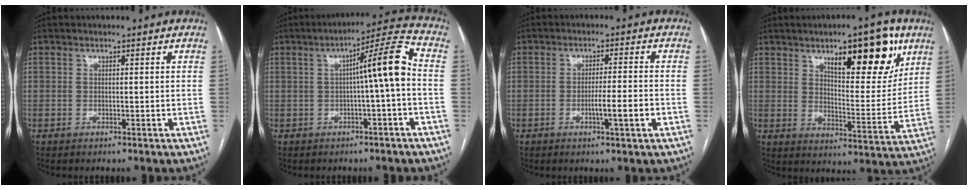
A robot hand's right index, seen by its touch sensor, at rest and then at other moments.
{"total": 8.6, "force": [-0.2, -0.2, 8.6], "torque": [-0.126, 0.027, -0.005]}
{"total": 5.2, "force": [-1.7, -0.2, 4.9], "torque": [-0.076, -0.005, -0.026]}
{"total": 14.7, "force": [8.3, 4.2, 11.4], "torque": [-0.154, -0.004, 0.125]}